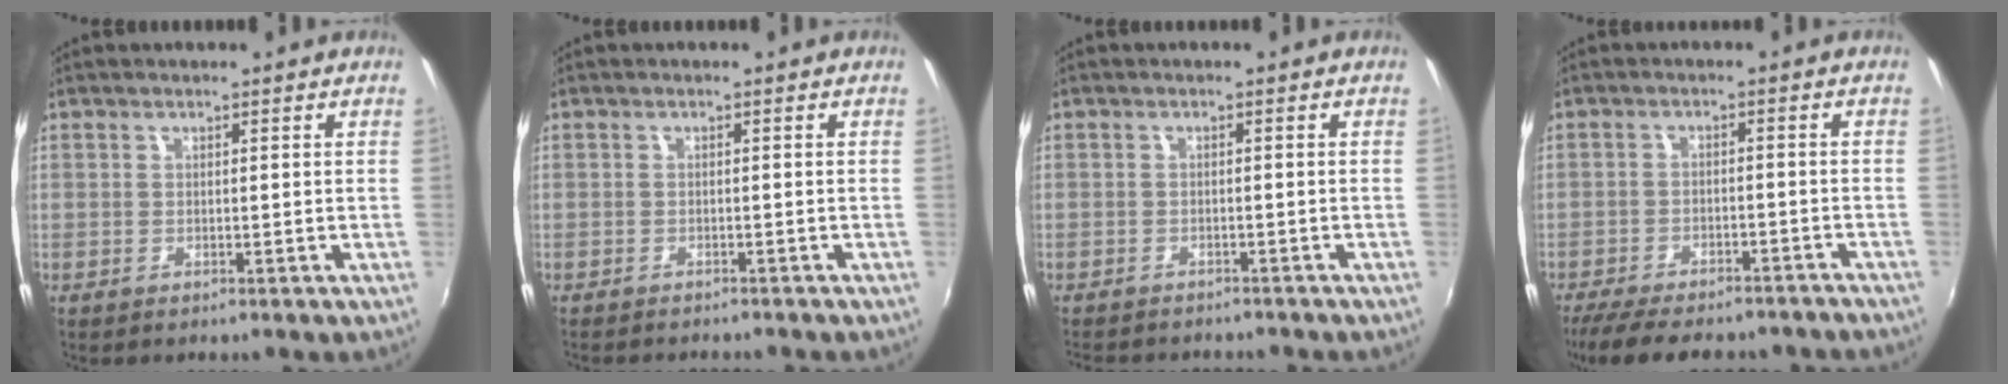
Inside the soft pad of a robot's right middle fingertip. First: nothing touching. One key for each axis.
{"total": 3.1, "fx": -2.9, "fy": 0.5, "fz": 1.0, "tx": -0.026, "ty": -0.013, "tz": -0.045}
{"total": 6.0, "fx": -5.4, "fy": 1.5, "fz": 1.9, "tx": -0.050, "ty": -0.014, "tz": -0.079}
{"total": 17.9, "fx": -15.1, "fy": 5.2, "fz": 8.2, "tx": -0.169, "ty": -0.026, "tz": -0.205}